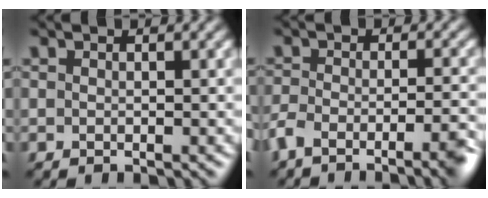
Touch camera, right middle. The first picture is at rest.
{"total": 6.7, "force": [-4.7, 1.9, 4.3], "torque": [-0.077, -0.016, -0.082]}